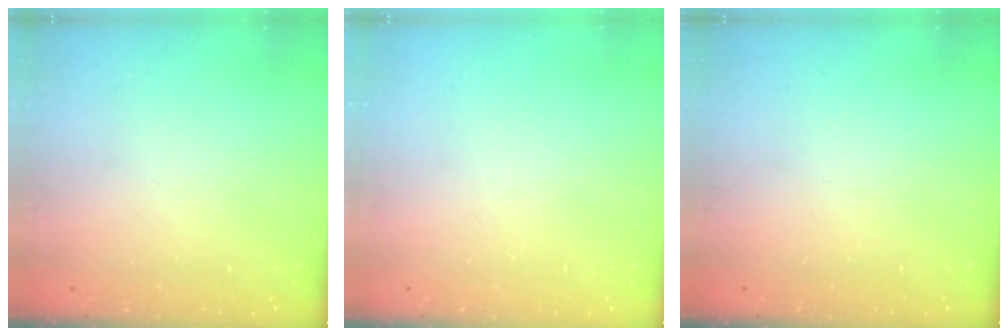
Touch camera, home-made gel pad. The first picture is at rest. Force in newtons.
{"total": 0.0}
{"total": 0.0}